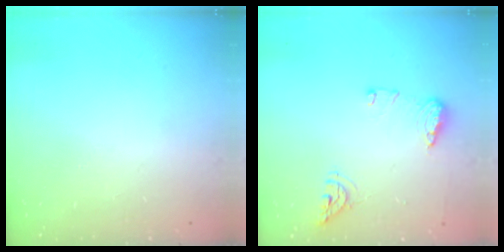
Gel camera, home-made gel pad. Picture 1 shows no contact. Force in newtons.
{"total": 8.6, "press": 8.4, "slide": 1.4}